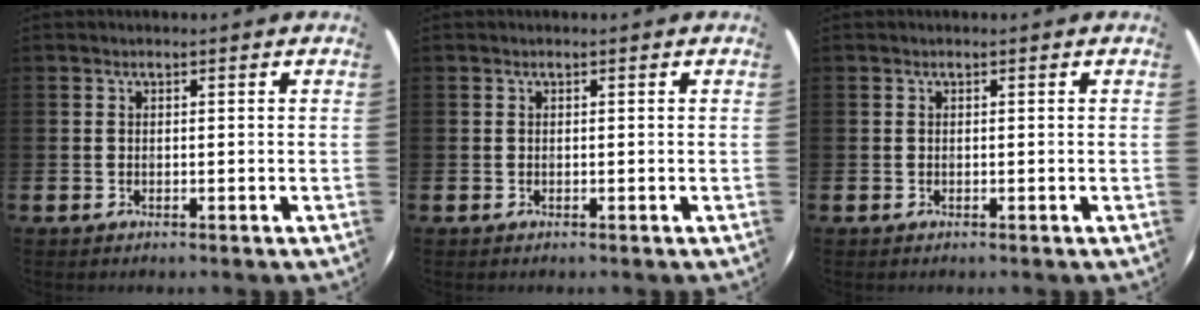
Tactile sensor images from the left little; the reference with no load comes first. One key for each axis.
{"total": 0.0}
{"total": 0.0}